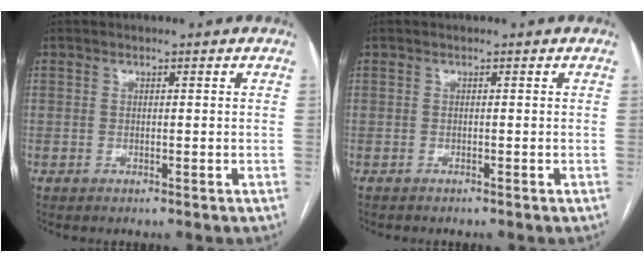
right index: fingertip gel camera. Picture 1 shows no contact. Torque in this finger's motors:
{"motor_torque": [-2.14, 0.00, -0.64, -0.21]}